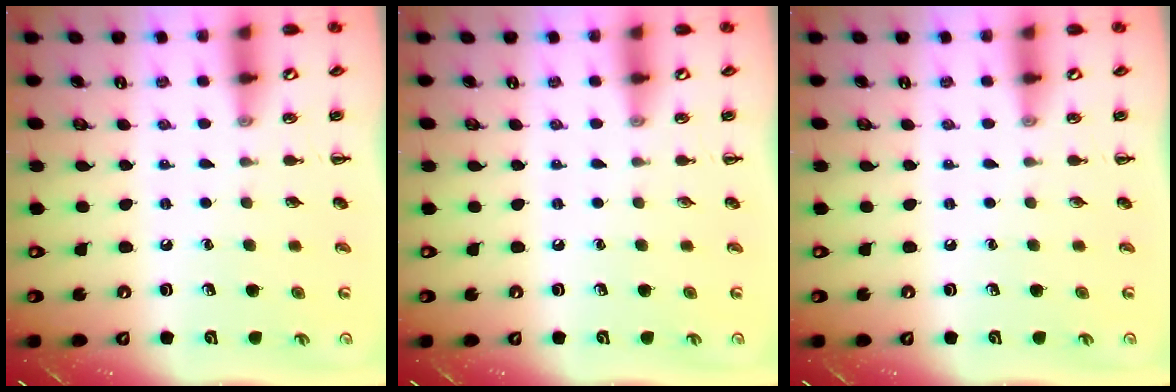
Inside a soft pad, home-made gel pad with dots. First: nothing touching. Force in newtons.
{"total": 0.0}
{"total": 0.0}